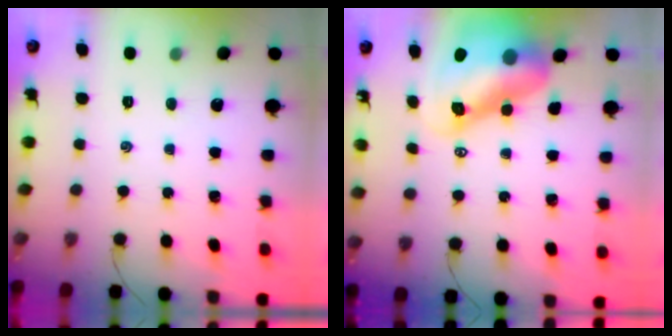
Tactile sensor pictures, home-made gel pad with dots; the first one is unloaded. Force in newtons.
{"total": 13.0, "press": 12.4, "slide": 4.0}